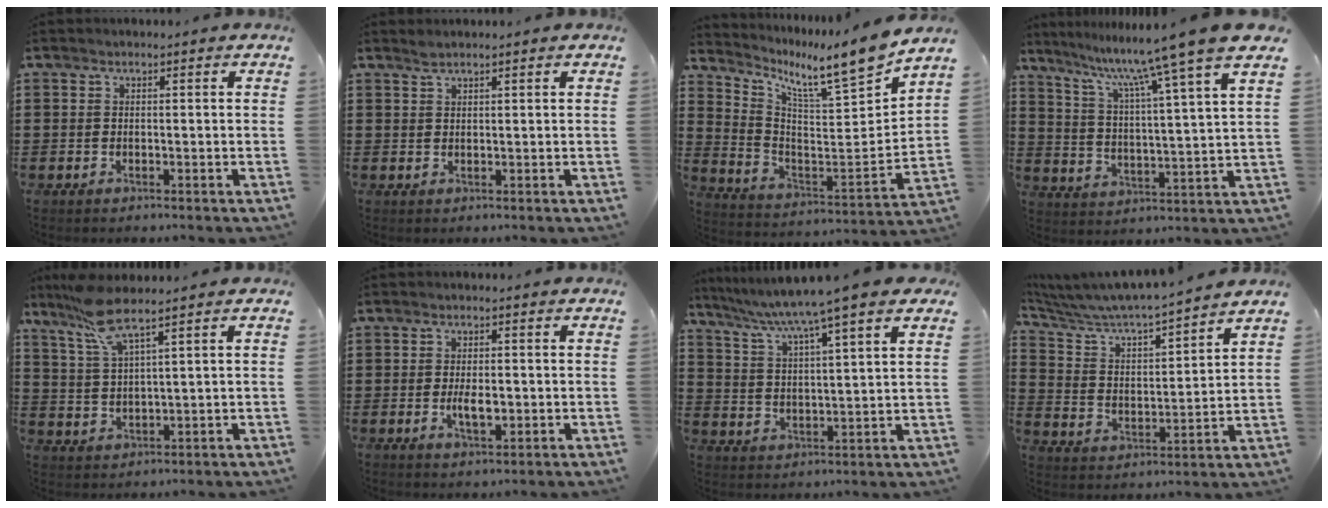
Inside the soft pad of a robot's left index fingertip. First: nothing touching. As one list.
[{"total": 1.2, "force": [1.1, 0.1, 0.5], "torque": [-0.011, 0.000, 0.020]}, {"total": 8.1, "force": [7.2, -0.5, 3.5], "torque": [-0.081, -0.082, 0.104]}, {"total": 10.5, "force": [8.8, -1.9, 5.4], "torque": [-0.131, -0.061, 0.134]}, {"total": 7.4, "force": [5.4, 0.6, 5.0], "torque": [-0.121, -0.011, 0.096]}, {"total": 3.7, "force": [-0.4, 1.4, 3.3], "torque": [-0.053, -0.001, -0.009]}, {"total": 6.9, "force": [5.5, -0.9, 4.1], "torque": [-0.098, -0.037, 0.088]}, {"total": 5.2, "force": [5.0, 0.4, 1.5], "torque": [-0.057, -0.049, 0.076]}]